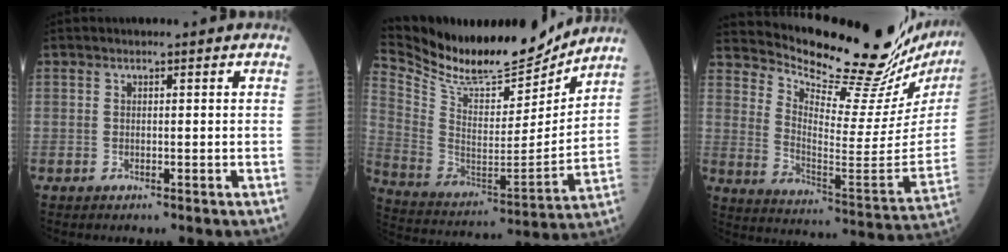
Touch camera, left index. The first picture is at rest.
{"total": 20.7, "force": [19.2, 3.9, 6.7], "torque": [-0.145, -0.022, 0.325]}
{"total": 26.5, "force": [24.8, 1.8, 9.2], "torque": [-0.150, -0.122, 0.331]}